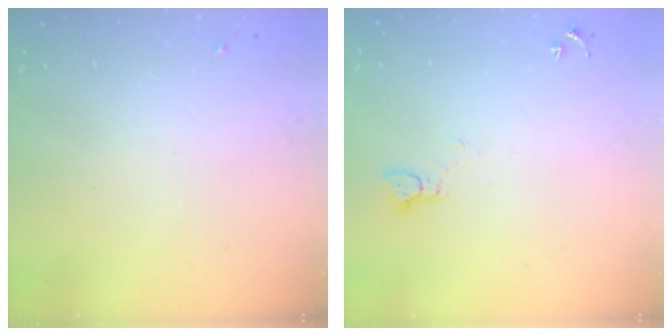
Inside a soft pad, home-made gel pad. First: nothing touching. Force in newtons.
{"total": 2.2, "press": 2.2, "slide": 0.2}